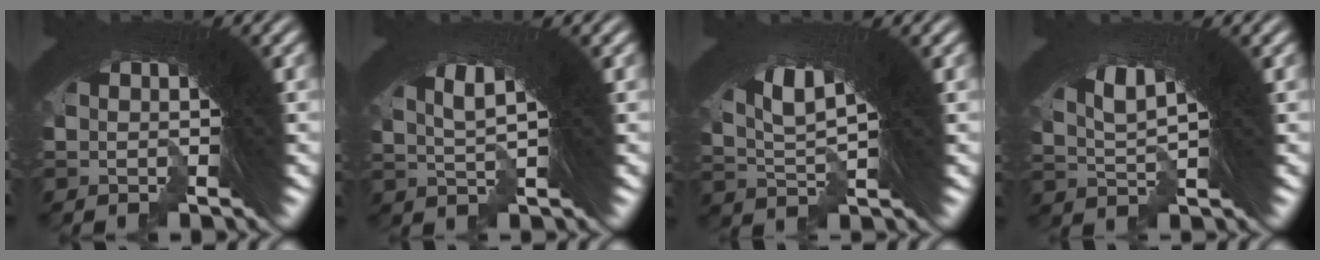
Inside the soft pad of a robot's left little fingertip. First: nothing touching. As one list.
[{"total": 6.6, "force": [1.6, 3.6, 5.3], "torque": [-0.112, 0.005, 0.016]}, {"total": 8.1, "force": [0.8, 4.8, 6.5], "torque": [-0.153, -0.020, 0.015]}, {"total": 7.7, "force": [1.5, 4.5, 6.1], "torque": [-0.135, -0.007, 0.021]}]